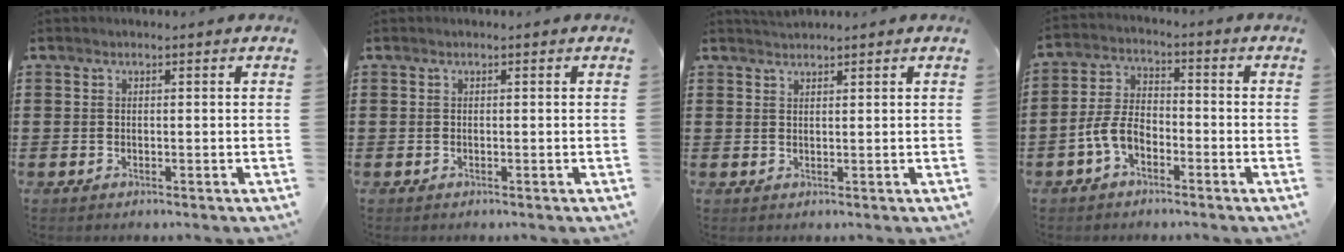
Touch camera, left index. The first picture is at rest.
{"total": 0.0}
{"total": 1.5, "force": [1.5, 0.2, 0.3], "torque": [-0.008, 0.003, 0.028]}
{"total": 5.5, "force": [-2.9, 3.0, 3.5], "torque": [-0.089, 0.006, -0.061]}